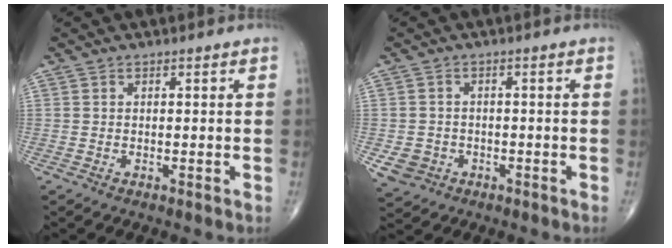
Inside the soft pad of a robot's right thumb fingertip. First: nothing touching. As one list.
[{"total": 4.4, "force": [-1.6, 3.9, 1.2], "torque": [-0.015, 0.008, -0.021]}]